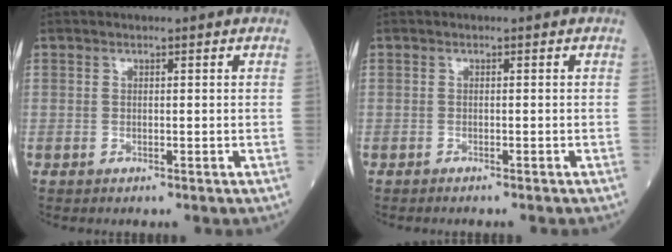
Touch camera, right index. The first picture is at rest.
{"total": 2.1, "force": [-1.8, -0.1, 1.0], "torque": [-0.014, -0.001, -0.021]}